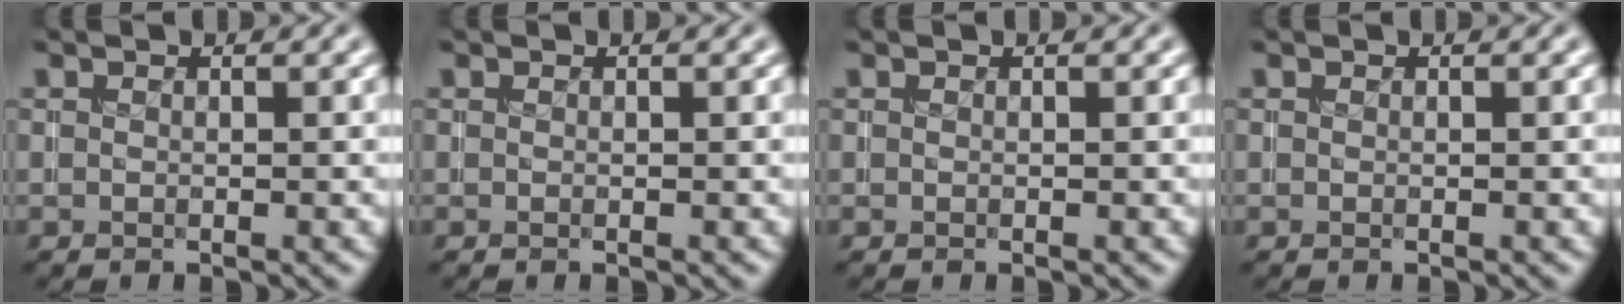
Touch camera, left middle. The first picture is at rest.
{"total": 0.0}
{"total": 0.0}
{"total": 0.0}